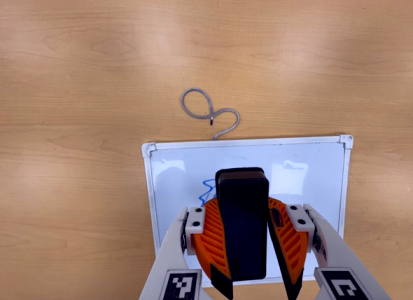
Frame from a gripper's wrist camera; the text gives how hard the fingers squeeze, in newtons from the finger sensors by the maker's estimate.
{"total": 11.1, "left": 10.4, "right": 11.8}